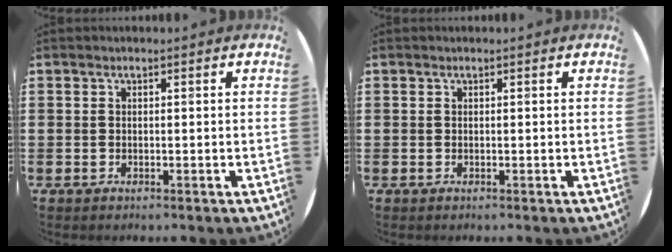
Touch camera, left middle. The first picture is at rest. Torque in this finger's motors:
{"motor_torque": [-0.14, 0.02, -0.01, 0.00]}